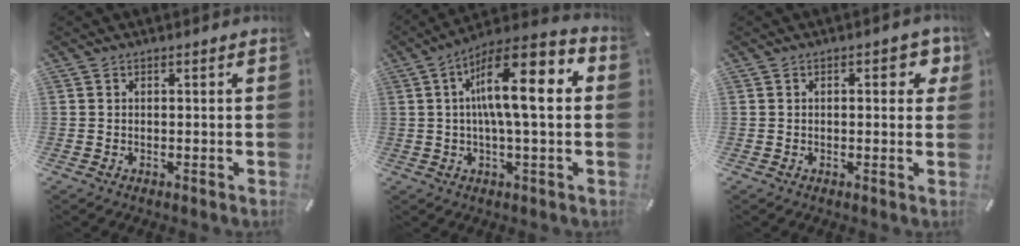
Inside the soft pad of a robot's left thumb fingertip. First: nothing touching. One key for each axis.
{"total": 16.1, "fx": 3.0, "fy": 4.7, "fz": 15.1, "tx": -0.248, "ty": -0.010, "tz": 0.042}
{"total": 4.6, "fx": 1.1, "fy": 2.2, "fz": 3.9, "tx": -0.049, "ty": 0.000, "tz": 0.010}